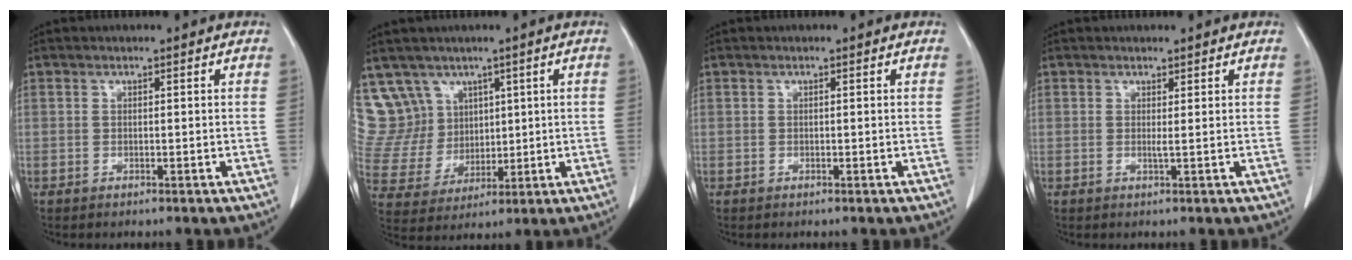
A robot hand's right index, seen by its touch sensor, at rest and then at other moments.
{"total": 11.5, "force": [7.1, 9.1, 1.1], "torque": [-0.044, 0.048, 0.165]}
{"total": 0.0}
{"total": 0.5, "force": [0.3, -0.1, 0.4], "torque": [-0.011, -0.003, 0.007]}